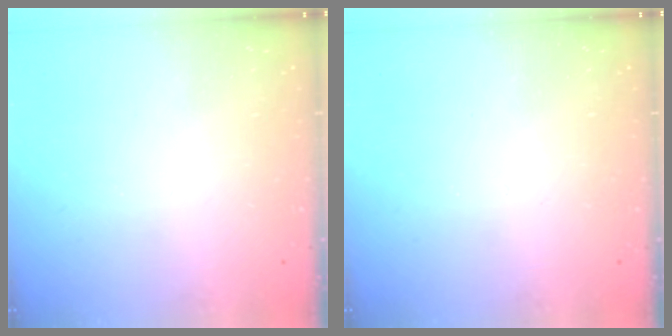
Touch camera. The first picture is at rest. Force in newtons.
{"total": 0.0}